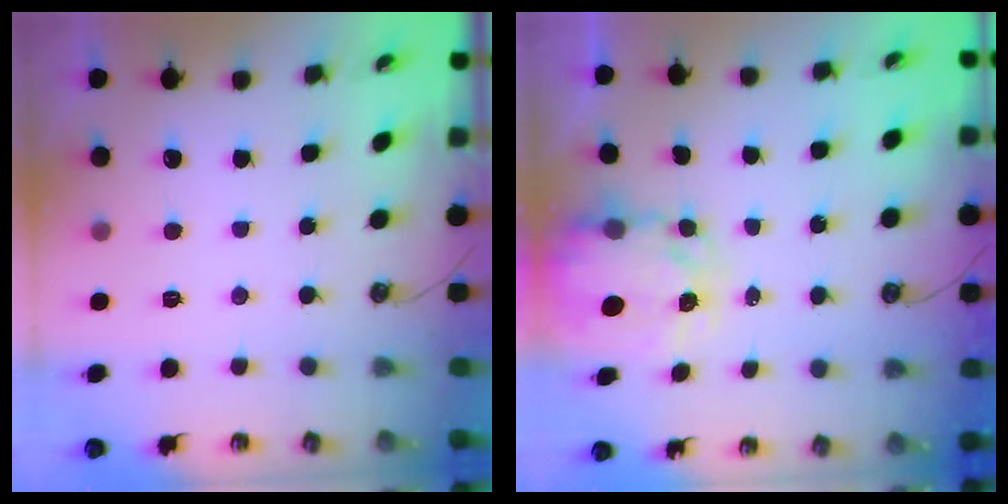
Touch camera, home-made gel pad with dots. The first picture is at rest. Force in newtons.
{"total": 3.9, "press": 3.9, "slide": 0.2}